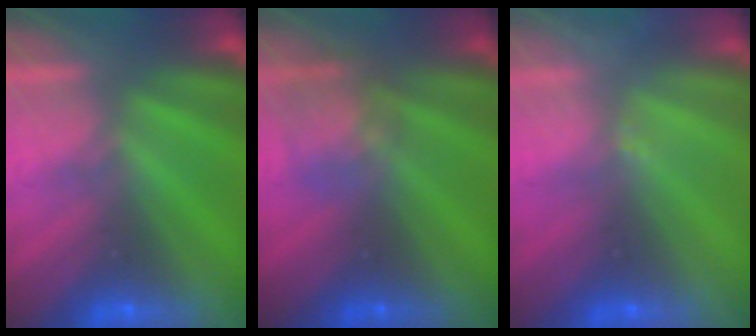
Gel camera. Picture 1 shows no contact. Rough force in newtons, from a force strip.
{"total": 2.3}
{"total": 2.4}